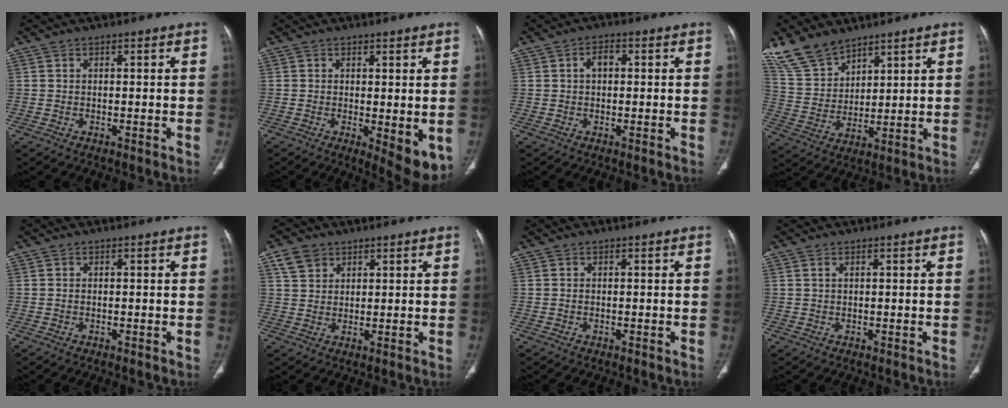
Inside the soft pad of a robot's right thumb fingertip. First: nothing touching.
{"total": 6.9, "force": [-0.9, 2.5, 6.3], "torque": [-0.081, -0.020, -0.007]}
{"total": 2.6, "force": [0.3, 1.7, 1.9], "torque": [-0.028, 0.012, 0.002]}
{"total": 9.7, "force": [7.8, 4.9, 3.0], "torque": [-0.050, -0.034, 0.171]}
{"total": 0.0}
{"total": 4.6, "force": [2.6, 3.4, 1.7], "torque": [-0.021, -0.006, 0.053]}
{"total": 0.0}
{"total": 0.6, "force": [0.3, 0.2, 0.5], "torque": [-0.013, 0.005, 0.007]}